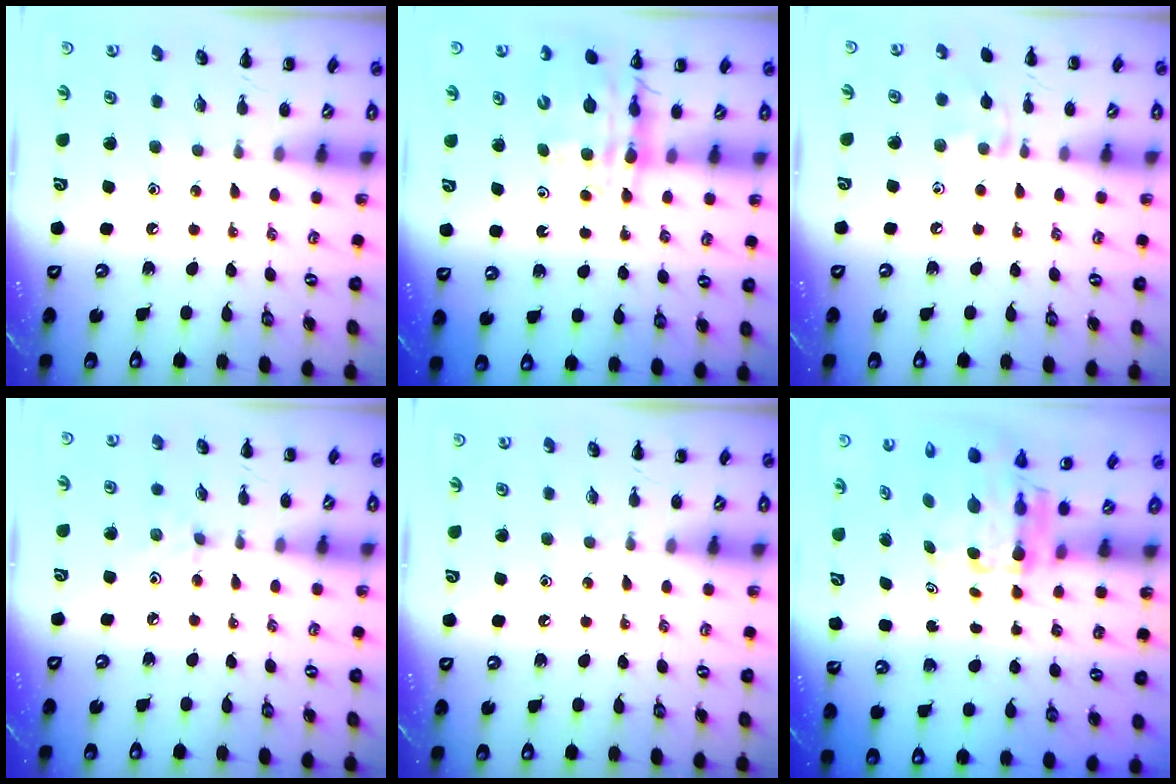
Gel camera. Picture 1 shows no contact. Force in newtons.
{"total": 10.7, "press": 10.2, "slide": 3.4}
{"total": 4.4, "press": 4.3, "slide": 1.0}
{"total": 1.9, "press": 1.8, "slide": 0.7}
{"total": 0.0}
{"total": 6.2, "press": 5.9, "slide": 2.0}